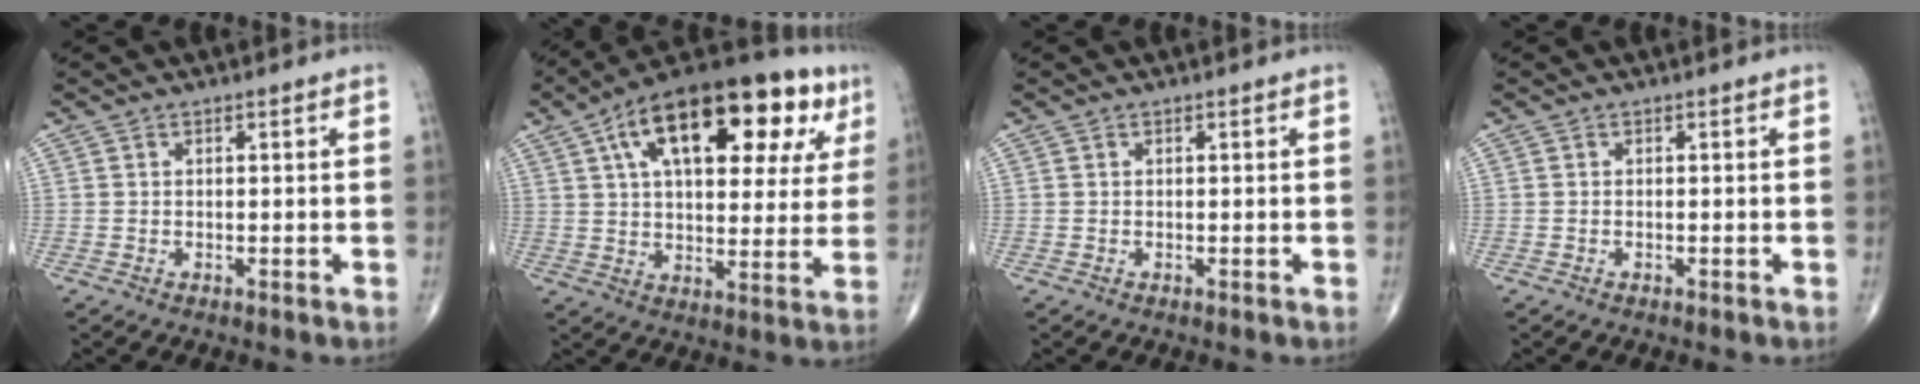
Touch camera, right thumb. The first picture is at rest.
{"total": 26.0, "force": [11.2, 12.3, 20.0], "torque": [-0.281, 0.017, 0.168]}
{"total": 0.0}
{"total": 0.0}